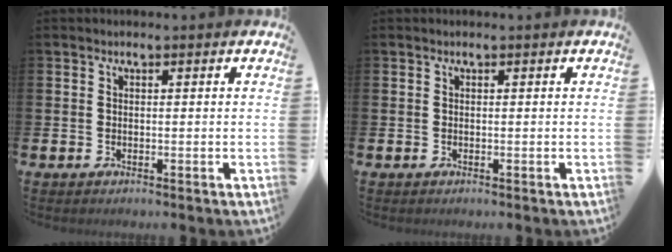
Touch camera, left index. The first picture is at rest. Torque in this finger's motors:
{"motor_torque": [-0.01, 0.01, 0.07, 0.00]}